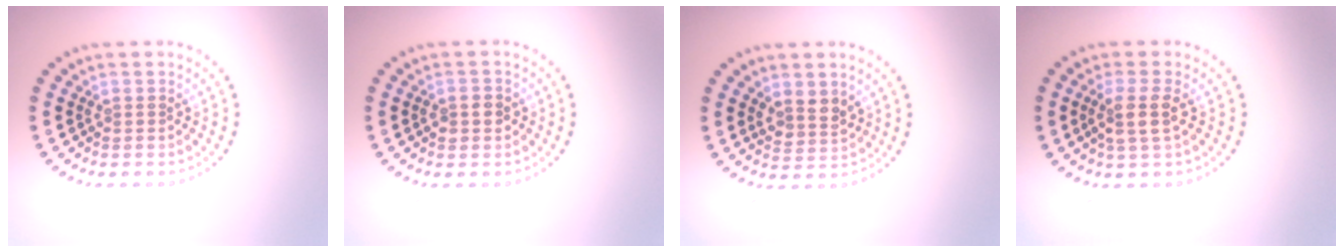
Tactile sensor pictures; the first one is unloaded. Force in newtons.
{"total": 1.6, "press": 1.5, "slide": 0.5}
{"total": 2.1, "press": 1.7, "slide": 1.1}
{"total": 2.4, "press": 2.0, "slide": 1.2}